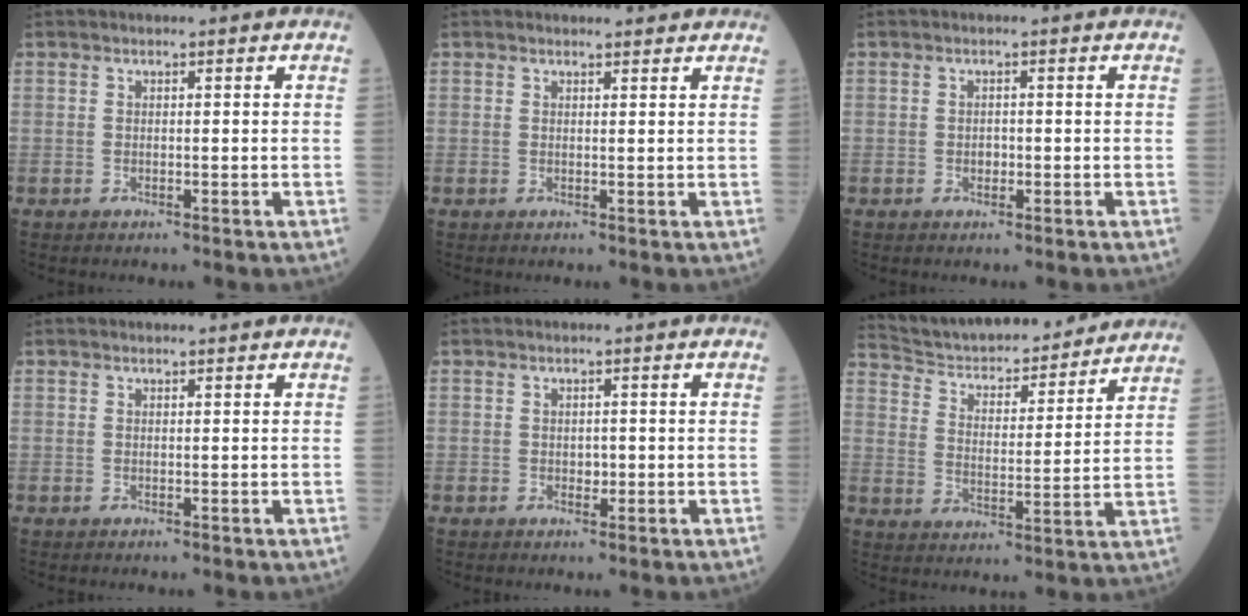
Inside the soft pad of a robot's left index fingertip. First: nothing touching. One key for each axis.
{"total": 3.0, "fx": 2.9, "fy": 0.6, "fz": 0.6, "tx": -0.012, "ty": 0.006, "tz": 0.031}
{"total": 1.1, "fx": -0.3, "fy": 0.8, "fz": 0.7, "tx": -0.013, "ty": 0.002, "tz": -0.004}
{"total": 0.7, "fx": 0.7, "fy": 0.0, "fz": 0.1, "tx": -0.008, "ty": 0.002, "tz": 0.009}
{"total": 1.2, "fx": -0.1, "fy": 0.9, "fz": 0.8, "tx": -0.013, "ty": 0.001, "tz": -0.001}
{"total": 21.1, "fx": 19.6, "fy": 3.9, "fz": 6.8, "tx": -0.108, "ty": 0.004, "tz": 0.283}